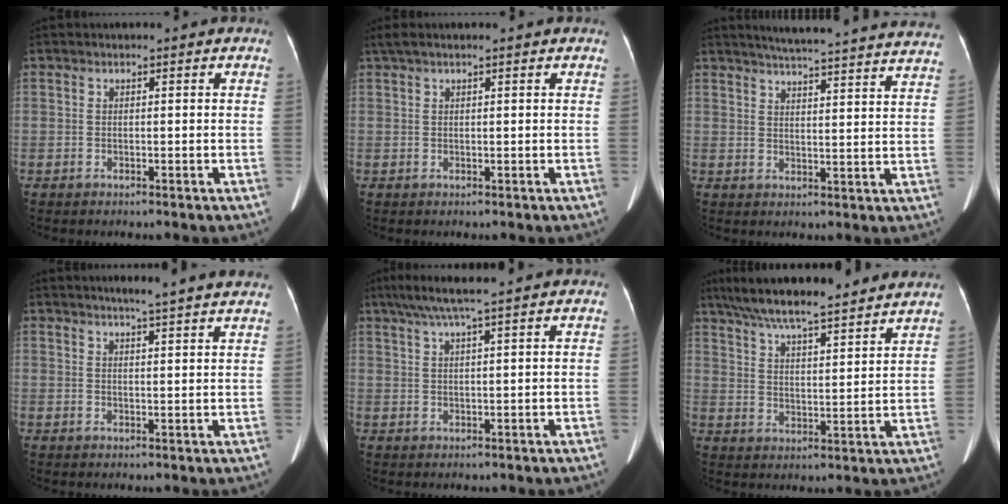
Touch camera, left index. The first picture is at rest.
{"total": 3.3, "force": [2.6, 0.0, 2.0], "torque": [-0.031, 0.043, 0.043]}
{"total": 26.5, "force": [24.8, 0.7, 9.3], "torque": [-0.136, -0.051, 0.289]}
{"total": 9.0, "force": [7.9, -0.2, 4.4], "torque": [-0.057, 0.011, 0.079]}
{"total": 6.5, "force": [4.9, -1.1, 4.1], "torque": [-0.070, 0.028, 0.085]}
{"total": 18.8, "force": [16.2, 1.6, 9.5], "torque": [-0.164, 0.037, 0.239]}